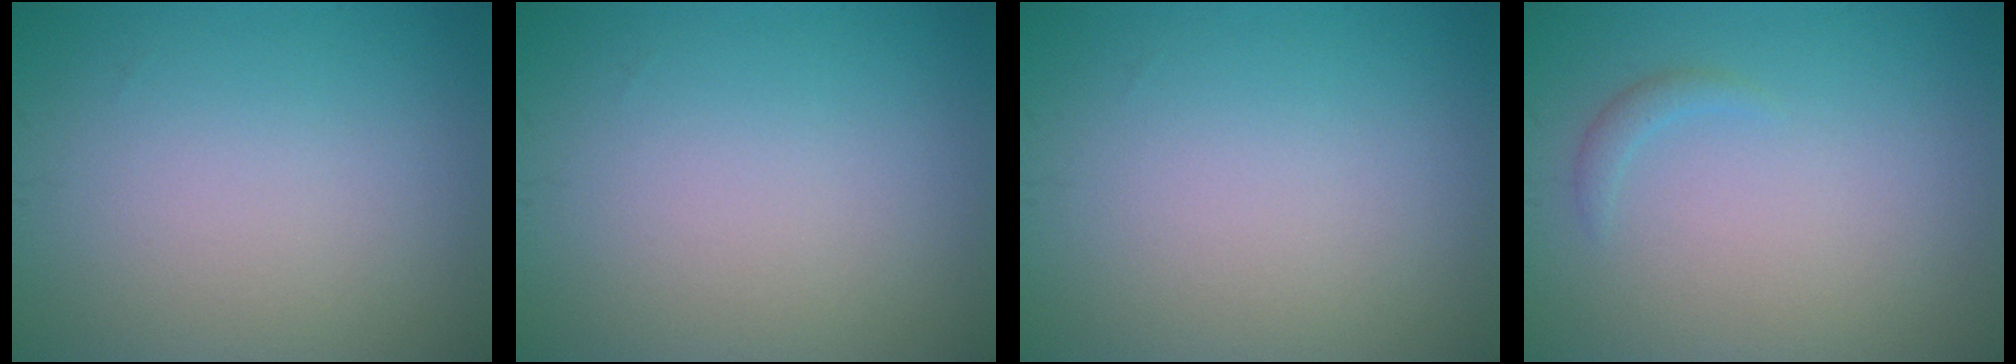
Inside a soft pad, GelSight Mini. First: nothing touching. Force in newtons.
{"total": 0.0}
{"total": 0.0}
{"total": 0.9, "press": 0.9, "slide": 0.0}